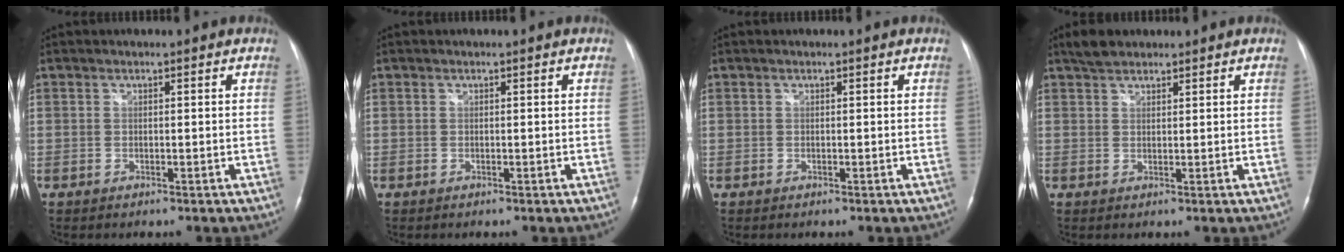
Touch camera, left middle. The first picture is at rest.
{"total": 0.0}
{"total": 0.0}
{"total": 3.4, "force": [2.8, 1.4, 1.2], "torque": [-0.031, 0.012, 0.051]}